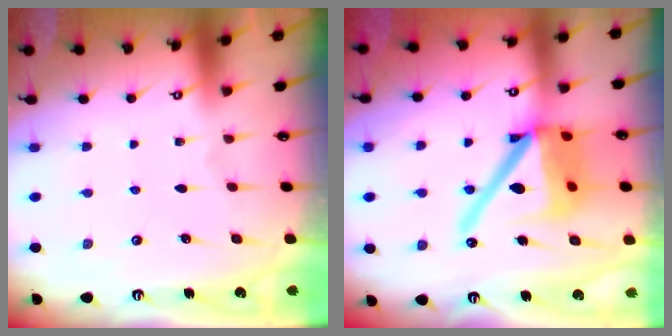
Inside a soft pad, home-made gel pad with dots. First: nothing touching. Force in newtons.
{"total": 19.4, "press": 19.2, "slide": 2.8}